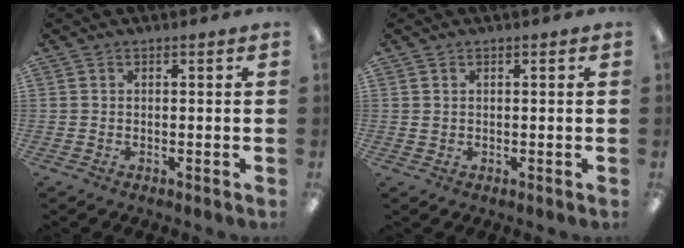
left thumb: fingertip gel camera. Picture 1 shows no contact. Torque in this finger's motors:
{"motor_torque": [-0.22, 0.09, -0.24, 0.12, 0.01]}